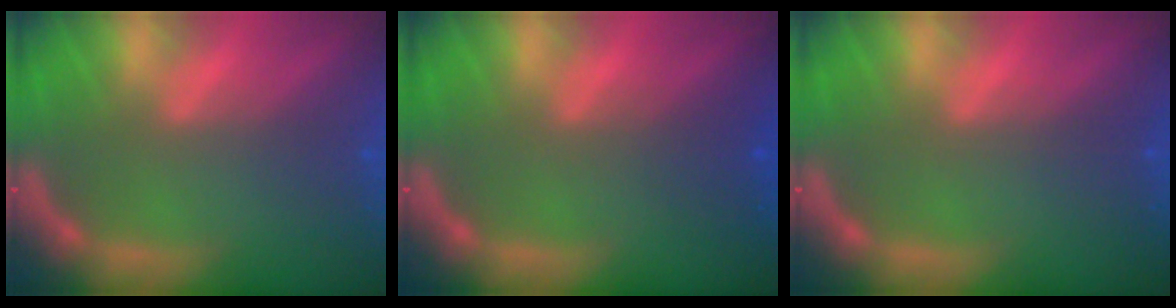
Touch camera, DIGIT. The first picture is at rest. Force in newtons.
{"total": 1.9}
{"total": 0.0}